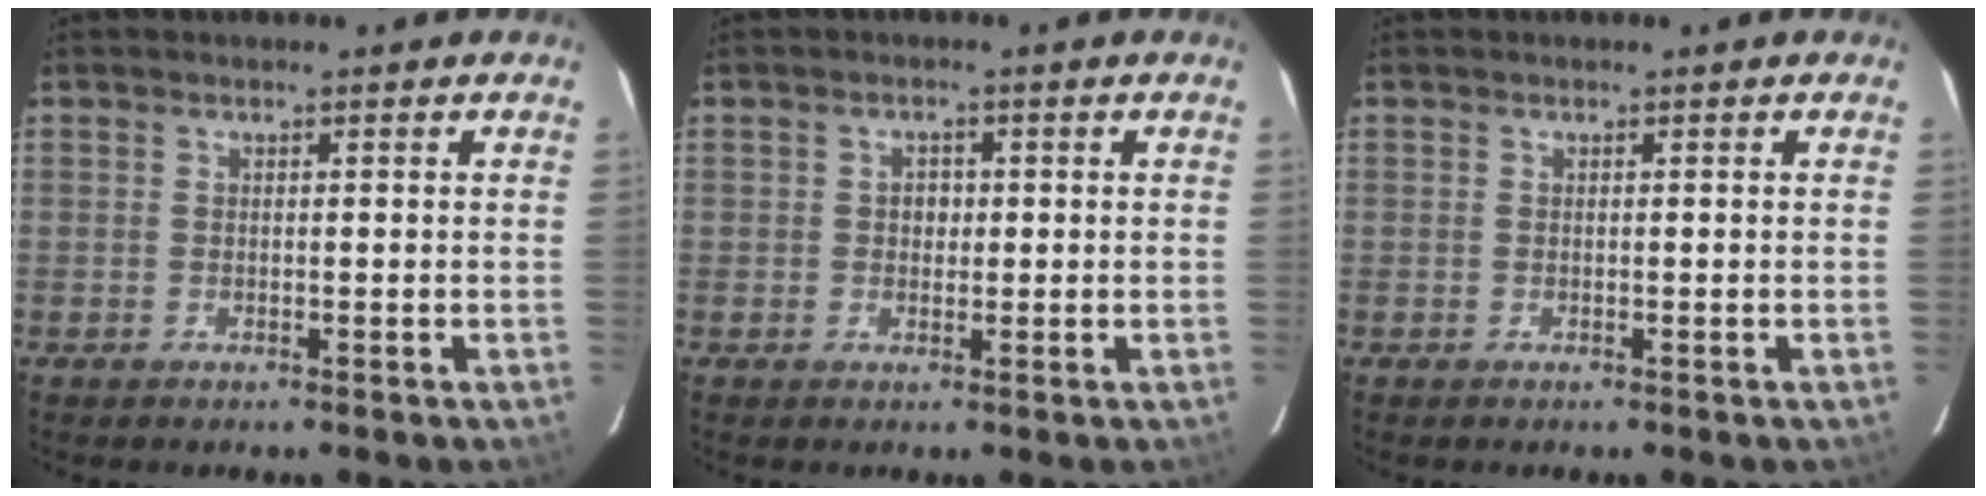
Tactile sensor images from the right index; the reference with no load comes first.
{"total": 1.9, "force": [0.0, 1.7, 0.7], "torque": [-0.011, 0.006, -0.002]}
{"total": 0.0}